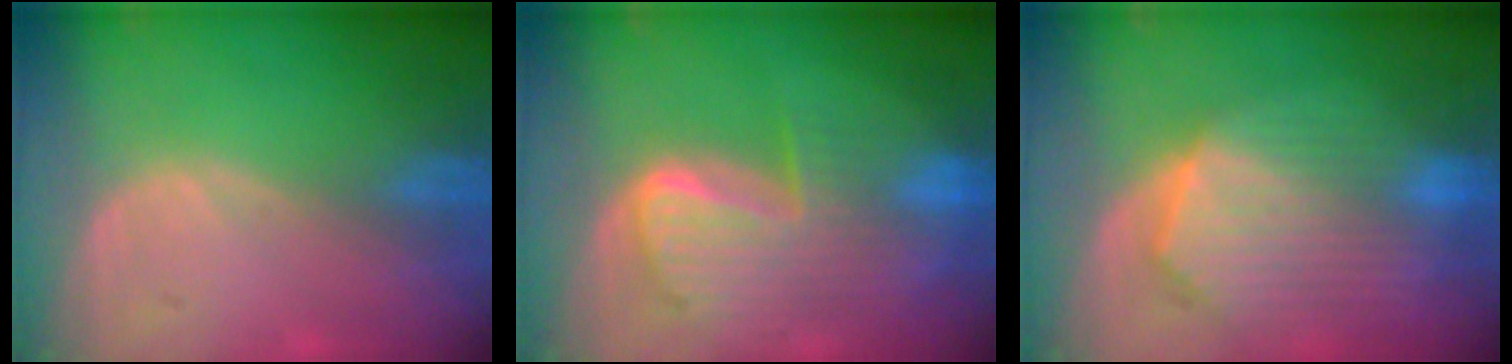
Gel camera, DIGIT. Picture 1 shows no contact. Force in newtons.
{"total": 10.0, "press": 8.7, "slide": 5.0}
{"total": 10.2, "press": 8.9, "slide": 5.0}